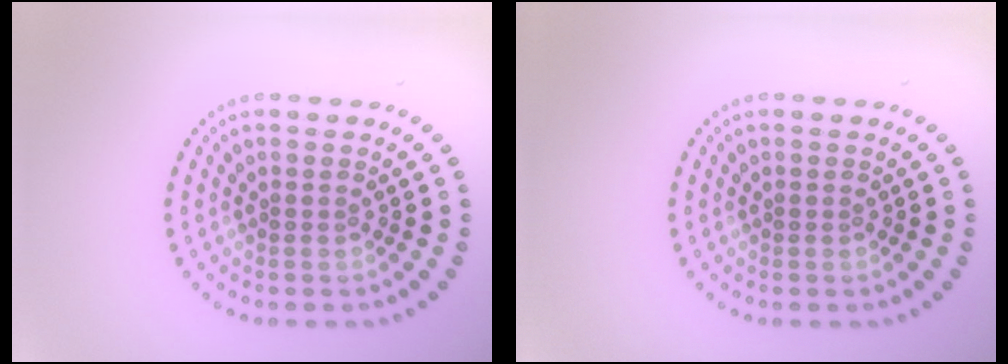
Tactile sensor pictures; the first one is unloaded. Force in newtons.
{"total": 0.0}